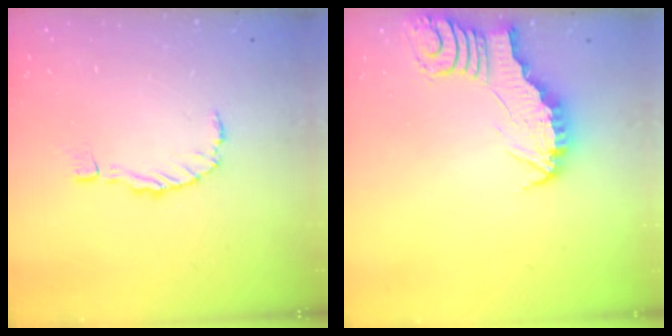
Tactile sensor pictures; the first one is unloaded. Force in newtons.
{"total": 2.7, "press": 2.7, "slide": 0.2}